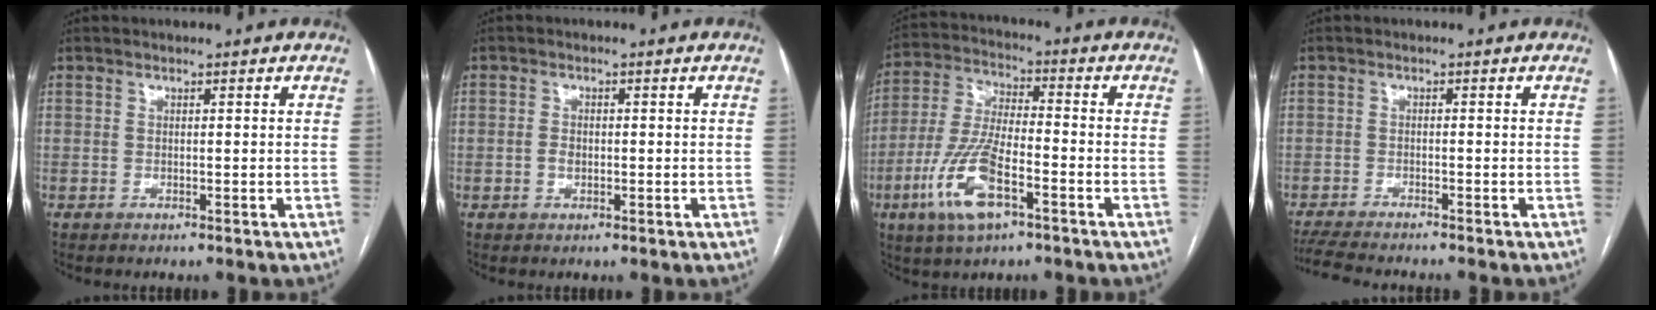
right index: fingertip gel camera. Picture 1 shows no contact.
{"total": 1.6, "force": [-0.3, 1.1, 1.1], "torque": [-0.019, 0.003, -0.003]}
{"total": 12.3, "force": [-5.3, 3.4, 10.5], "torque": [-0.233, -0.008, -0.098]}
{"total": 7.0, "force": [-6.4, 0.7, 2.7], "torque": [-0.043, -0.016, -0.106]}